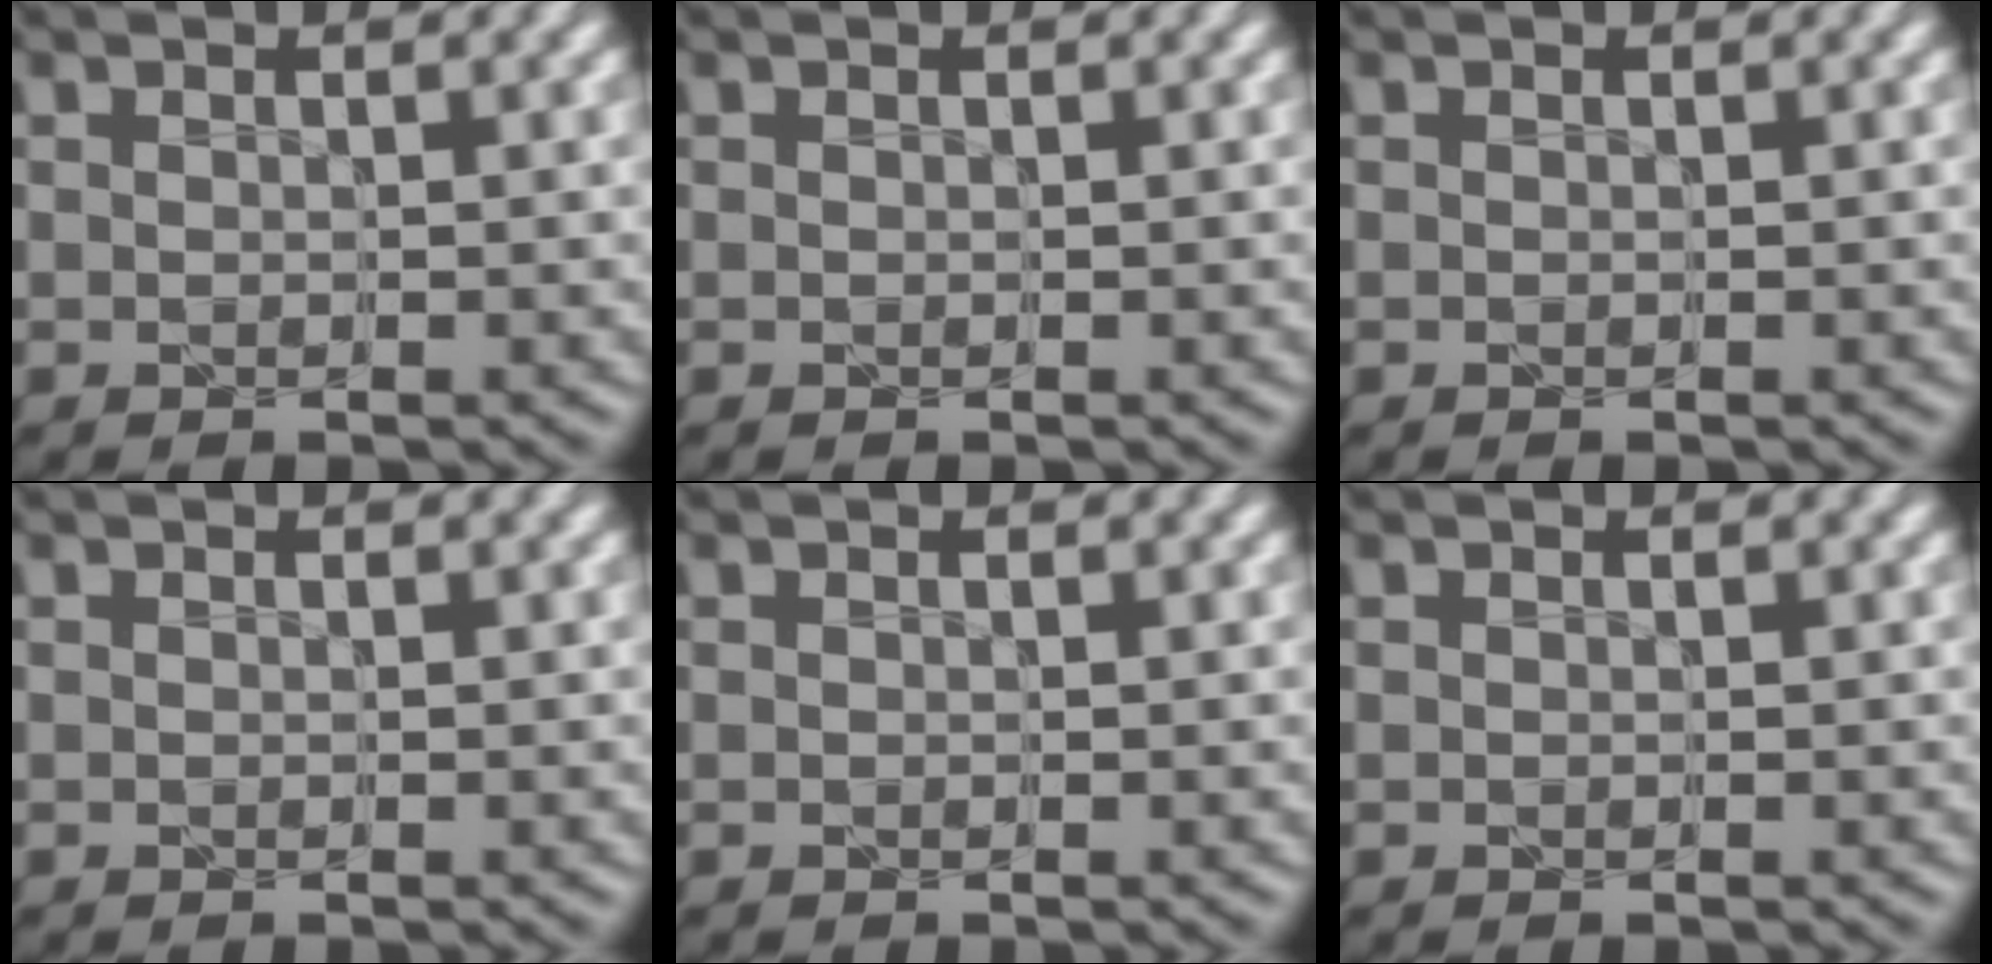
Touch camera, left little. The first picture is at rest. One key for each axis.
{"total": 0.0}
{"total": 0.0}
{"total": 0.0}
{"total": 0.0}
{"total": 0.0}